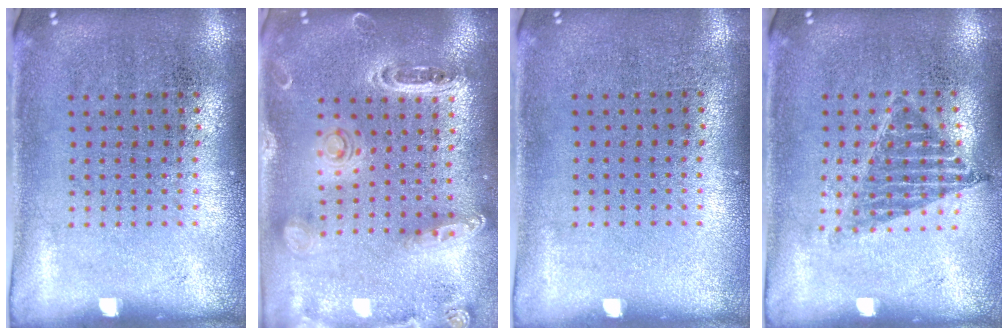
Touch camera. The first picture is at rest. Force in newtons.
{"total": 1.4, "press": 1.4, "slide": 0.1}
{"total": 0.0}
{"total": 1.0, "press": 0.8, "slide": 0.5}